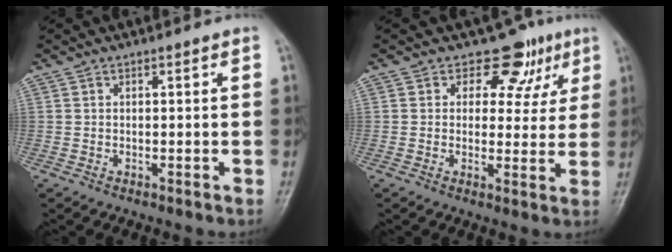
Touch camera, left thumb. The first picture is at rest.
{"total": 7.4, "force": [4.4, 5.3, 2.6], "torque": [0.011, -0.016, 0.050]}